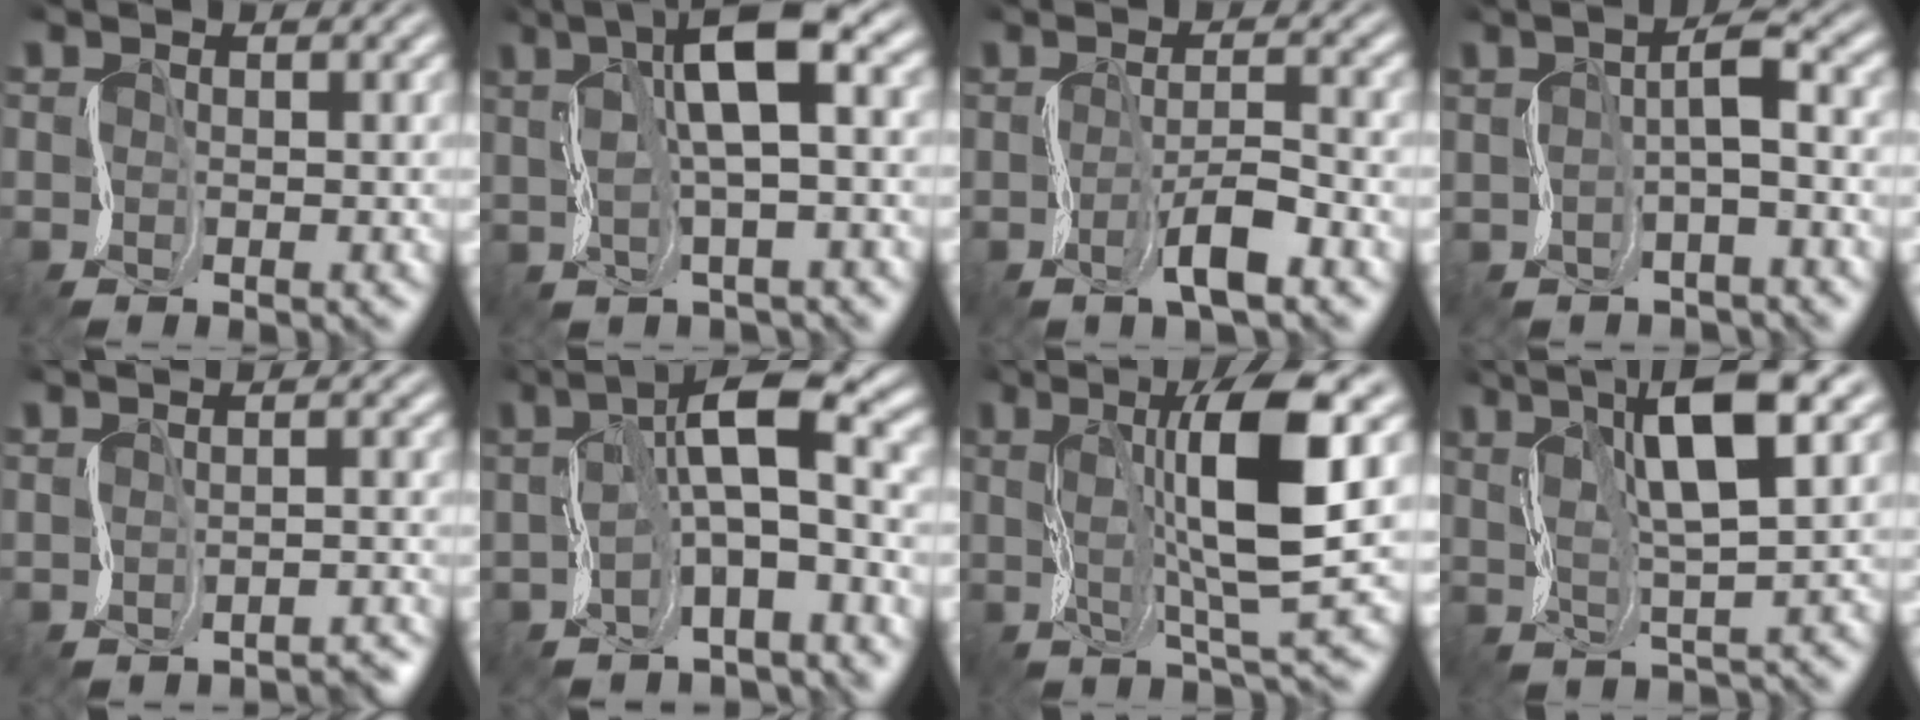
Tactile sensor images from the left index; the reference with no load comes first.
{"total": 7.7, "force": [3.9, 1.7, 6.4], "torque": [-0.105, 0.030, 0.057]}
{"total": 2.1, "force": [-0.7, 0.0, 2.0], "torque": [-0.046, 0.015, -0.023]}
{"total": 2.1, "force": [1.3, -0.3, 1.7], "torque": [-0.032, 0.022, 0.009]}
{"total": 1.1, "force": [-1.1, -0.2, 0.1], "torque": [0.011, 0.015, -0.014]}
{"total": 6.5, "force": [1.5, 1.4, 6.2], "torque": [-0.098, 0.041, 0.005]}
{"total": 9.1, "force": [3.2, 1.5, 8.4], "torque": [-0.133, 0.017, 0.052]}
{"total": 7.7, "force": [5.1, 0.8, 5.8], "torque": [-0.091, 0.023, 0.077]}